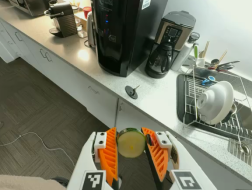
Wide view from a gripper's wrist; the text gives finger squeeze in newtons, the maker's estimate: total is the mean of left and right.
{"total": 11.3, "left": 11.6, "right": 11.0}